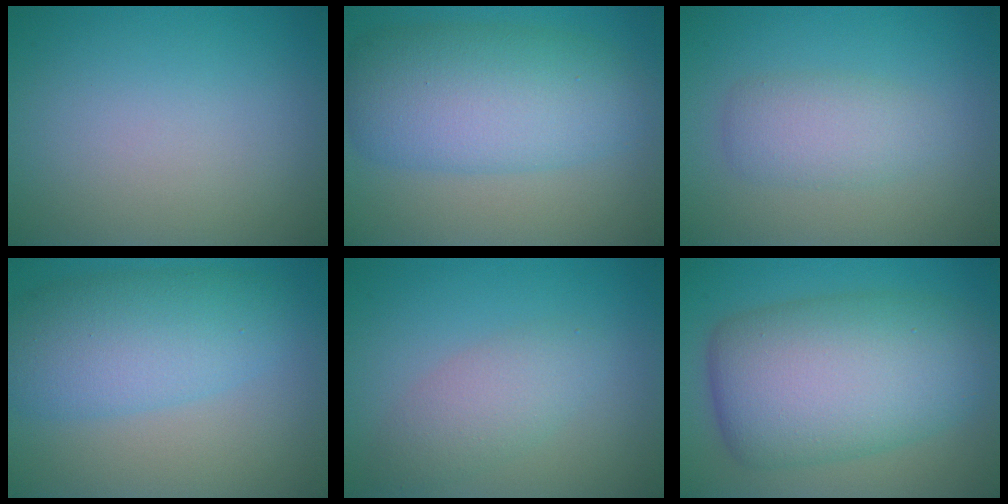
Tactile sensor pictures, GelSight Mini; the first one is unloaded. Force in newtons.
{"total": 8.5, "press": 8.5, "slide": 0.2}
{"total": 3.0, "press": 3.0, "slide": 0.1}
{"total": 6.7, "press": 6.7, "slide": 0.1}
{"total": 2.9, "press": 2.9, "slide": 0.1}
{"total": 11.2, "press": 11.2, "slide": 0.1}